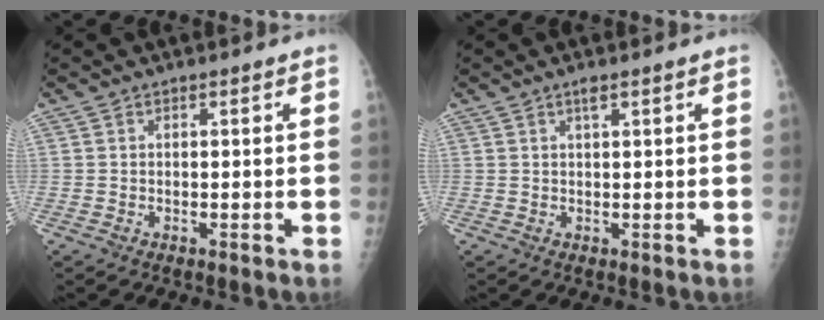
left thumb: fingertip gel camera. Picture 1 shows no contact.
{"total": 1.1, "force": [0.6, 0.2, 0.9], "torque": [-0.015, 0.001, 0.011]}